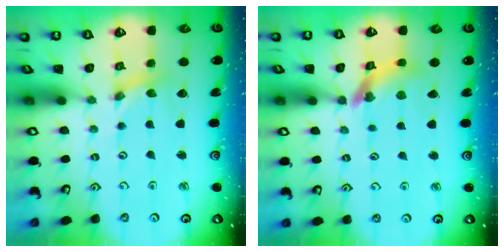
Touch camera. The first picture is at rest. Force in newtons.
{"total": 10.3, "press": 10.2, "slide": 1.1}